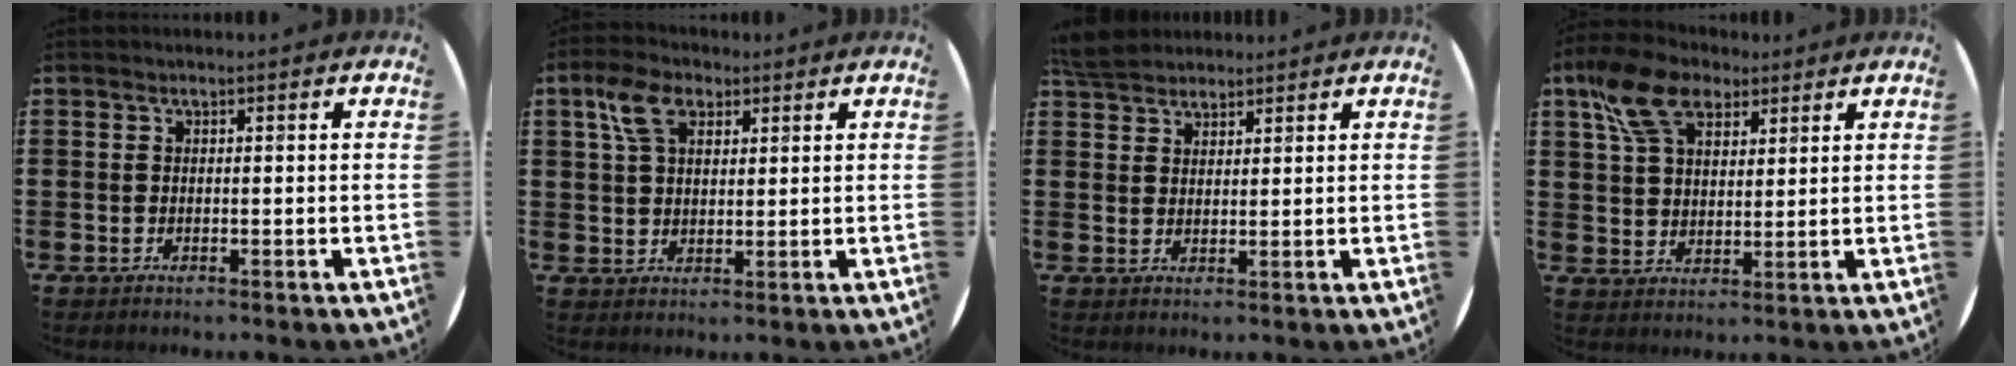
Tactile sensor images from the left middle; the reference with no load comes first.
{"total": 5.6, "force": [3.3, 3.3, 3.2], "torque": [-0.075, 0.013, 0.060]}
{"total": 4.4, "force": [4.0, 1.4, 1.2], "torque": [-0.025, -0.004, 0.077]}
{"total": 9.2, "force": [5.8, 5.2, 4.9], "torque": [-0.109, 0.004, 0.108]}